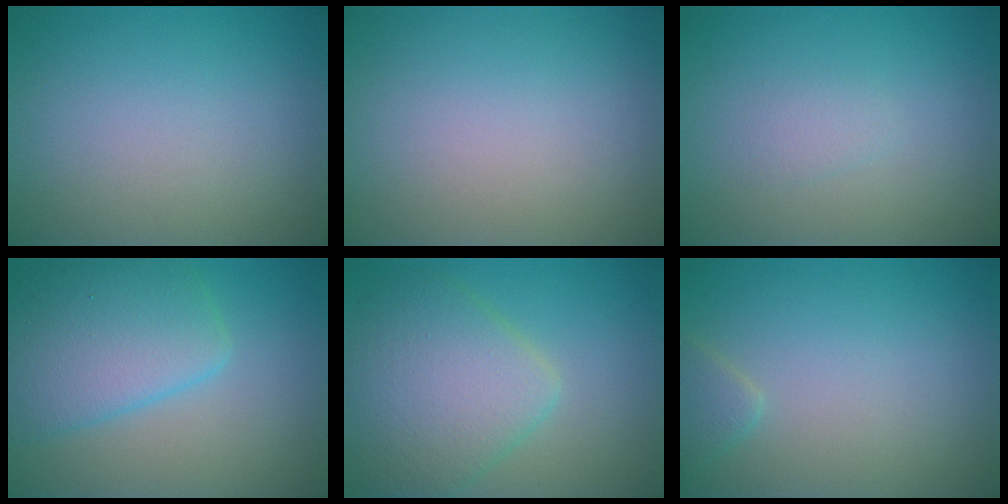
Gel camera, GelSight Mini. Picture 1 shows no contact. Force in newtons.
{"total": 0.0}
{"total": 0.9, "press": 0.9, "slide": 0.1}
{"total": 5.8, "press": 5.8, "slide": 0.2}
{"total": 6.3, "press": 6.2, "slide": 0.3}
{"total": 1.3, "press": 1.3, "slide": 0.1}